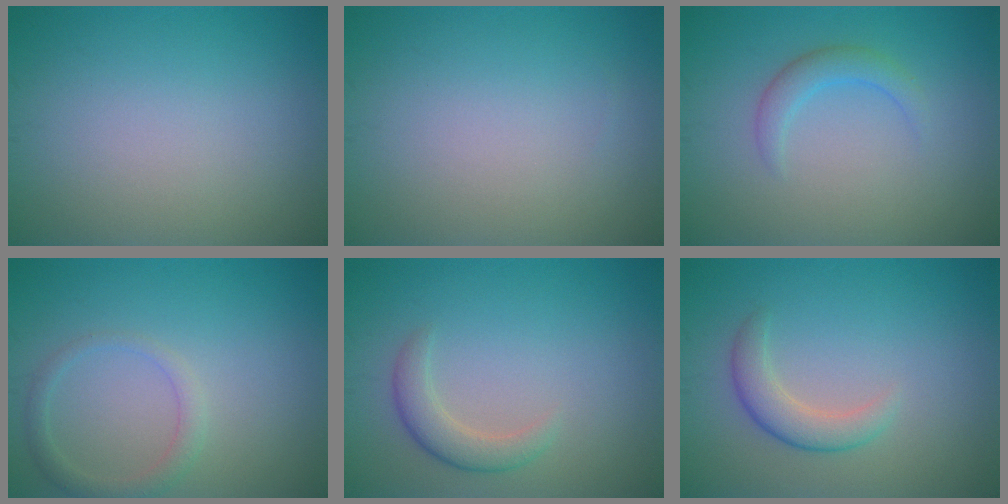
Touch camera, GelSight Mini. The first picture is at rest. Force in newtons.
{"total": 0.0}
{"total": 2.0, "press": 2.0, "slide": 0.1}
{"total": 1.9, "press": 1.9, "slide": 0.1}
{"total": 2.5, "press": 2.5, "slide": 0.1}
{"total": 2.7, "press": 2.7, "slide": 0.1}